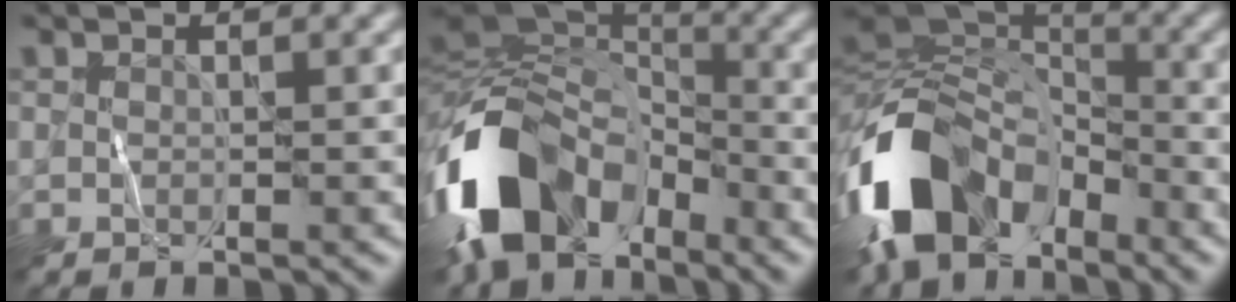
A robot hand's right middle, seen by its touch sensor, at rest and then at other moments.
{"total": 14.9, "force": [-6.8, 9.7, 9.0], "torque": [-0.204, -0.005, -0.135]}
{"total": 14.1, "force": [-6.8, 9.0, 8.4], "torque": [-0.193, -0.002, -0.135]}